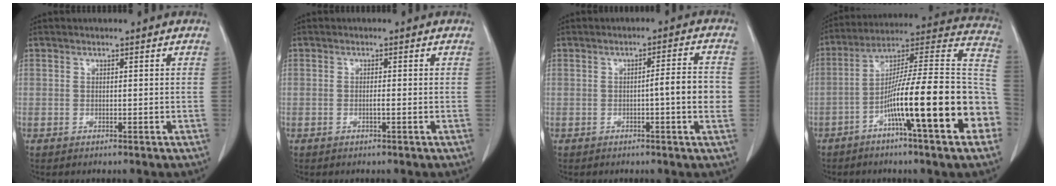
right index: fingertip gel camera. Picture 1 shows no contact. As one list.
[{"total": 0.7, "force": [-0.2, 0.0, 0.6], "torque": [-0.012, 0.001, -0.004]}, {"total": 5.3, "force": [-0.6, 0.1, 5.2], "torque": [-0.071, 0.003, -0.010]}, {"total": 23.0, "force": [-7.7, 1.6, 21.6], "torque": [-0.262, 0.018, -0.125]}]